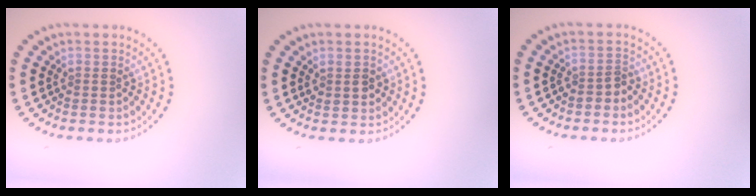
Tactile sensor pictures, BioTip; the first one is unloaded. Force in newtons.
{"total": 1.5, "press": 1.4, "slide": 0.2}
{"total": 1.2, "press": 1.0, "slide": 0.7}